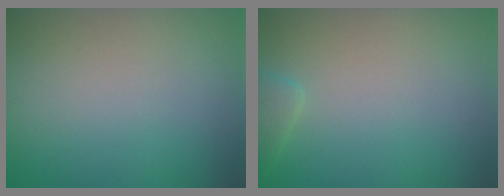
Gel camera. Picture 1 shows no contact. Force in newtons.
{"total": 1.5, "press": 1.5, "slide": 0.1}